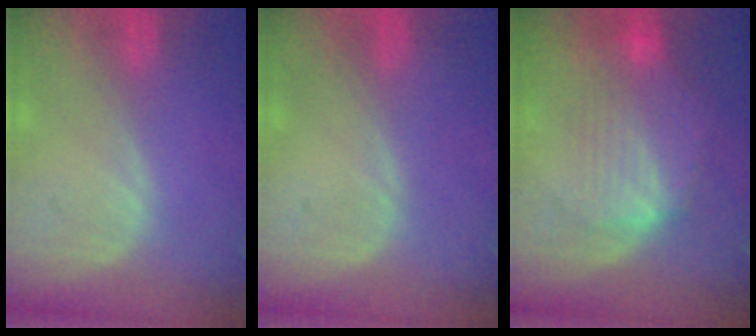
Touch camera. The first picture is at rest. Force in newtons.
{"total": 0.0}
{"total": 7.9, "press": 7.5, "slide": 2.3}